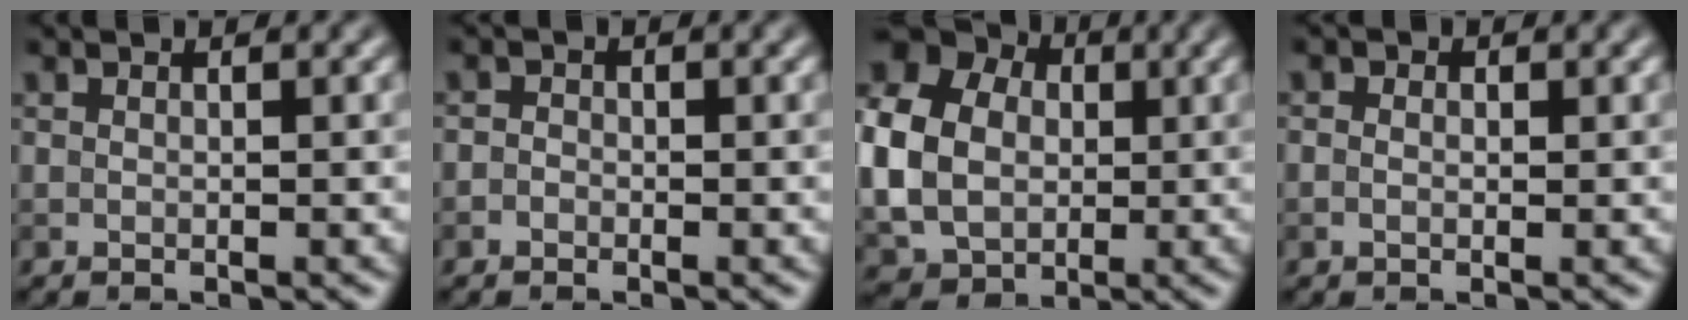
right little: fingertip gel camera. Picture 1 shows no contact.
{"total": 0.9, "force": [-0.4, 0.7, 0.3], "torque": [0.000, -0.002, -0.015]}
{"total": 12.1, "force": [0.8, 10.1, 6.6], "torque": [-0.142, 0.012, -0.007]}
{"total": 2.1, "force": [0.8, 1.4, 1.3], "torque": [-0.012, 0.015, -0.017]}